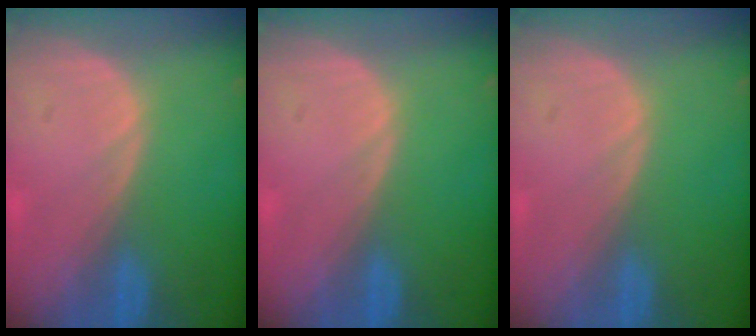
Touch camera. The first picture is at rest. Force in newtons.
{"total": 0.0}
{"total": 0.0}